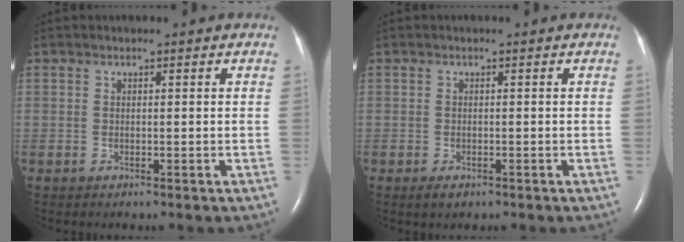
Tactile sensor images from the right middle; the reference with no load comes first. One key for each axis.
{"total": 1.3, "fx": -0.8, "fy": 0.7, "fz": 0.8, "tx": -0.017, "ty": -0.001, "tz": -0.008}